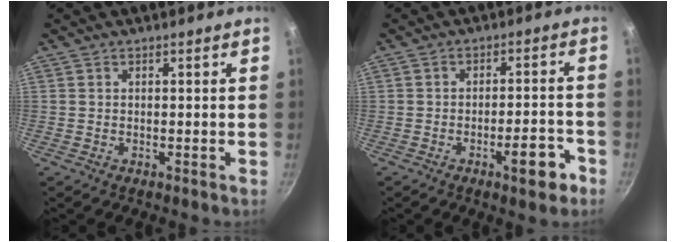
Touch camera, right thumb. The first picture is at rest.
{"total": 7.1, "force": [-3.7, 2.3, 5.6], "torque": [-0.058, 0.029, -0.046]}